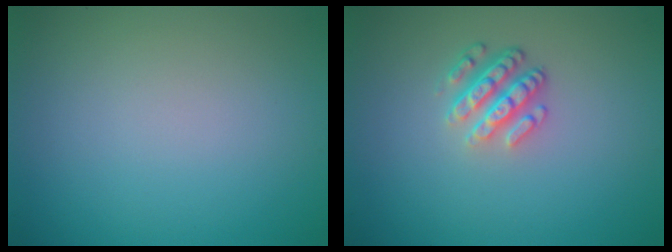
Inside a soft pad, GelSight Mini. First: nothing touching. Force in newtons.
{"total": 3.5, "press": 2.7, "slide": 2.2}